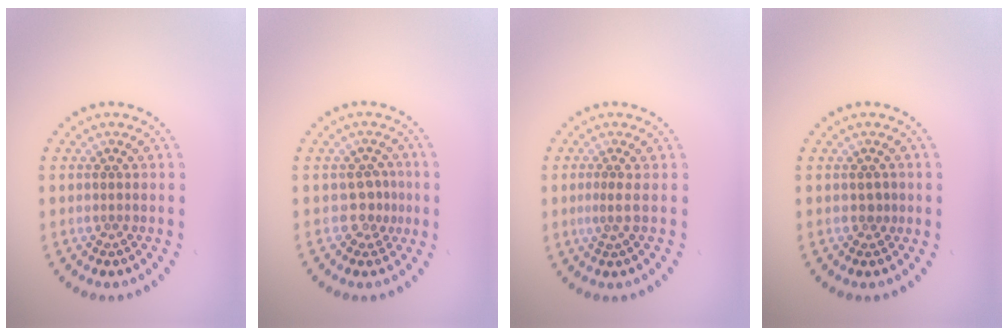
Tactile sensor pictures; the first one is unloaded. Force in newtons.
{"total": 1.9, "press": 1.4, "slide": 1.3}
{"total": 1.1, "press": 0.5, "slide": 1.0}
{"total": 0.8, "press": 0.7, "slide": 0.4}